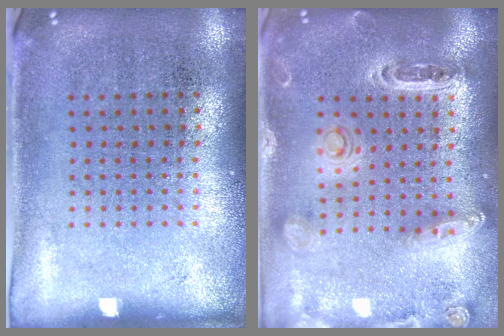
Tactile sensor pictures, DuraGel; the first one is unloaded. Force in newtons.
{"total": 1.3, "press": 1.3, "slide": 0.2}